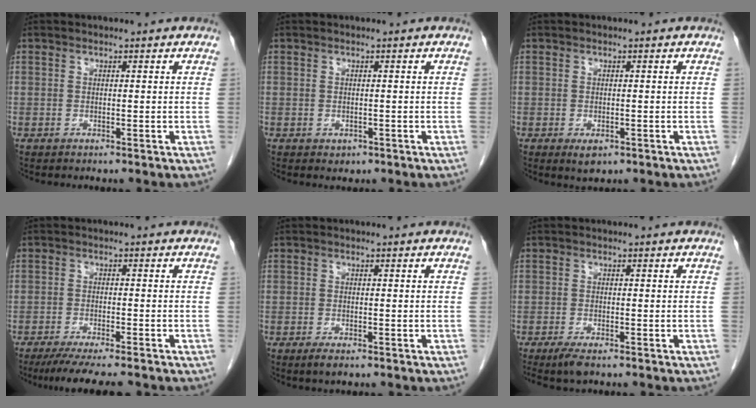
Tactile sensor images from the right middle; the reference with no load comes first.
{"total": 1.0, "force": [-0.4, 0.8, 0.4], "torque": [-0.004, 0.001, 0.000]}
{"total": 2.1, "force": [-1.0, 1.1, 1.5], "torque": [-0.021, -0.001, -0.007]}
{"total": 9.2, "force": [-7.7, 0.9, 5.0], "torque": [-0.069, -0.017, -0.117]}
{"total": 1.9, "force": [-1.2, 0.6, 1.4], "torque": [-0.026, -0.003, -0.017]}
{"total": 3.1, "force": [-2.2, 0.6, 2.1], "torque": [-0.043, -0.009, -0.038]}